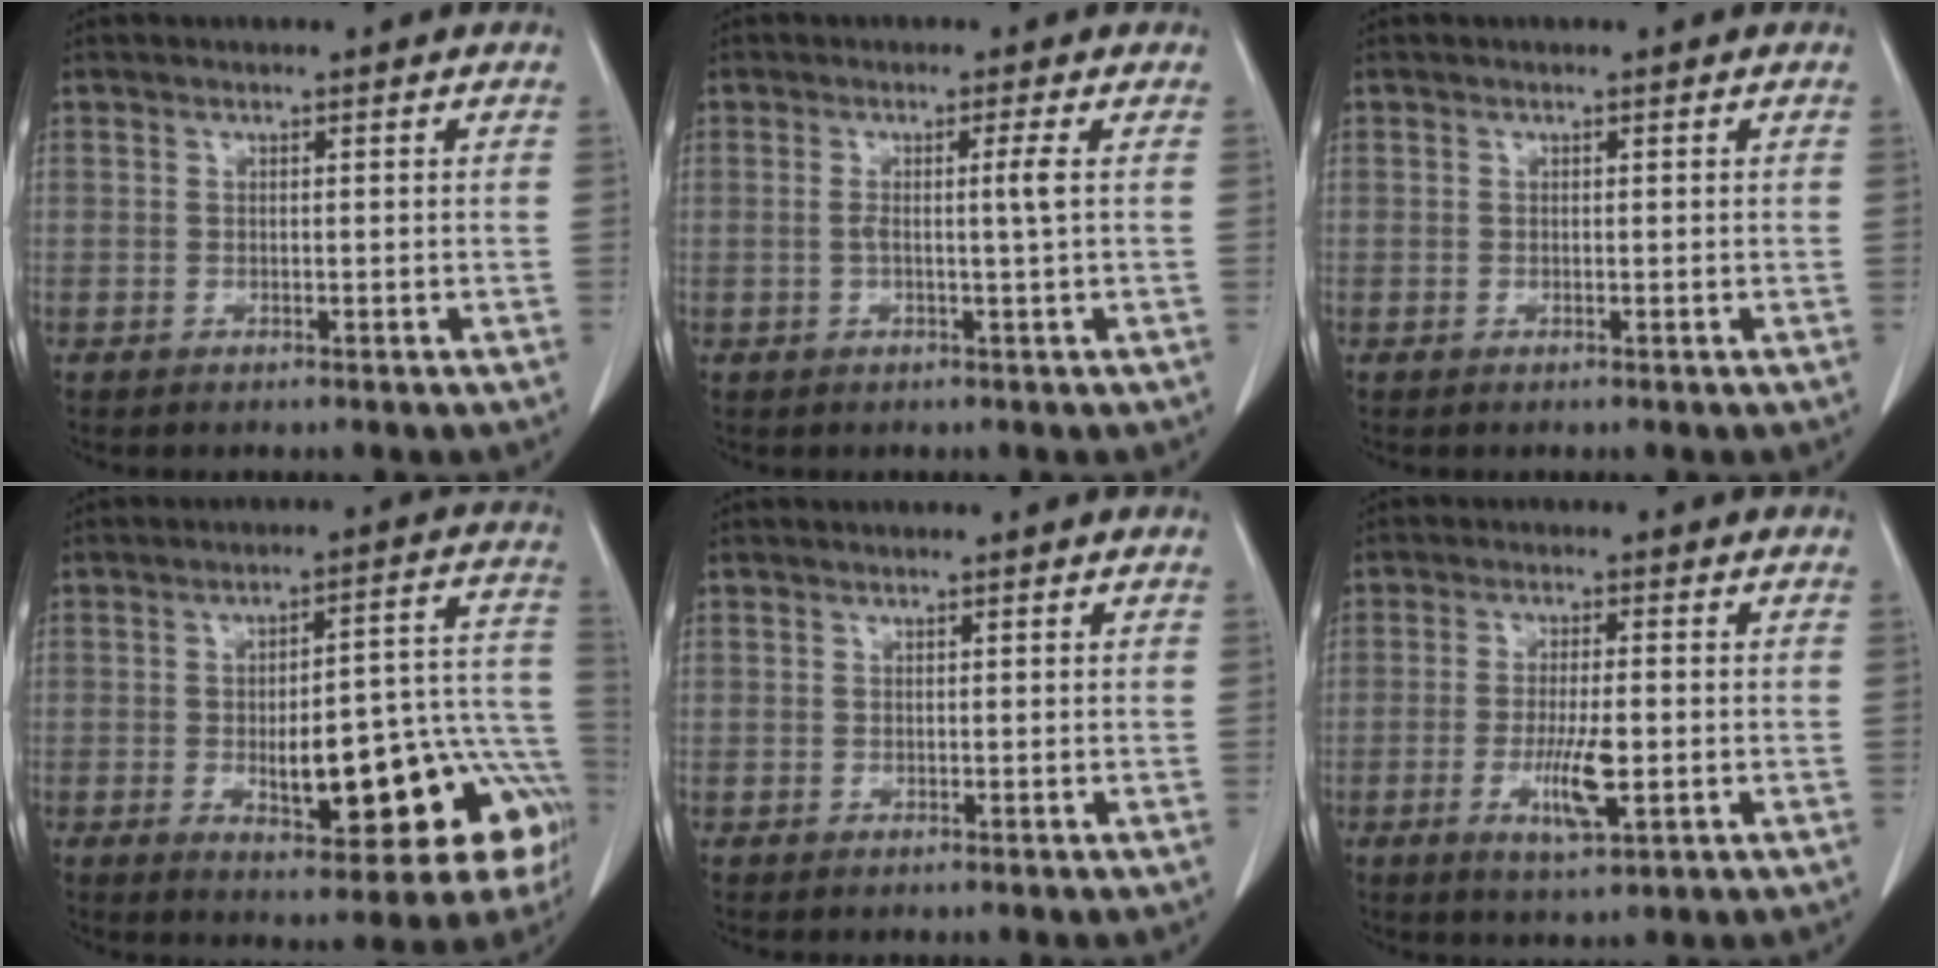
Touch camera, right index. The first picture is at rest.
{"total": 2.6, "force": [0.1, -0.9, 2.5], "torque": [-0.044, -0.001, 0.003]}
{"total": 0.0}
{"total": 19.2, "force": [-6.0, 6.6, 16.9], "torque": [-0.130, 0.049, -0.059]}
{"total": 0.6, "force": [0.1, 0.6, -0.1], "torque": [0.011, 0.005, -0.002]}
{"total": 6.8, "force": [-1.8, 1.4, 6.5], "torque": [-0.119, -0.011, -0.029]}